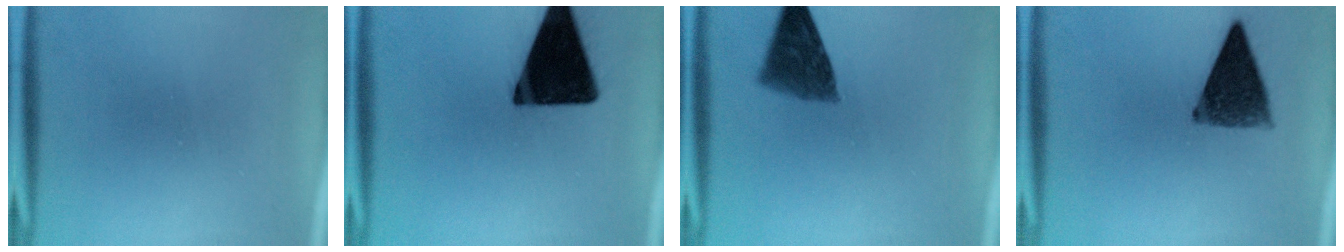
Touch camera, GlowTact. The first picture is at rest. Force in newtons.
{"total": 19.5}
{"total": 8.2}
{"total": 9.9}